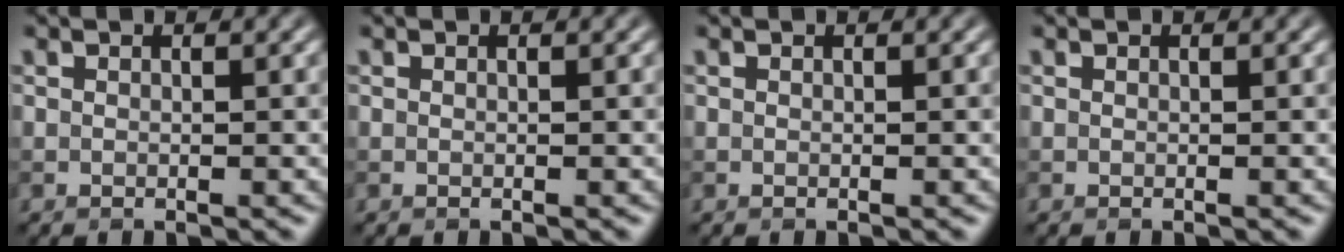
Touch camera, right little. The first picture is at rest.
{"total": 0.0}
{"total": 0.0}
{"total": 0.0}